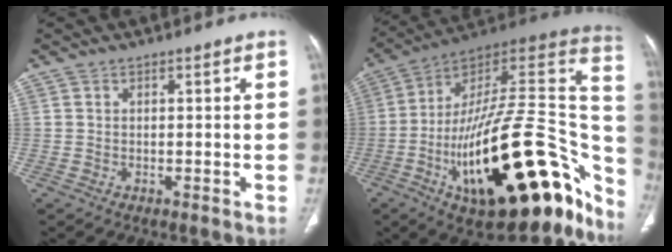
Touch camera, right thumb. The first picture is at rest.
{"total": 41.0, "force": [-14.2, 16.2, 34.9], "torque": [-0.423, 0.068, -0.219]}